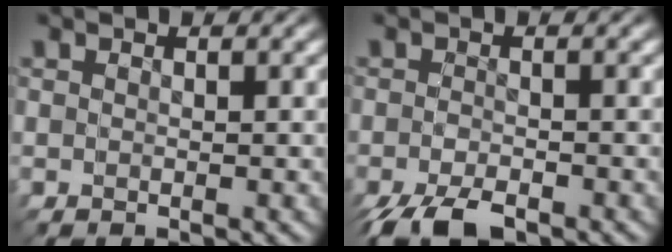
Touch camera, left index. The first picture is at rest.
{"total": 3.2, "force": [-3.2, -0.5, 0.0], "torque": [-0.013, -0.018, -0.042]}